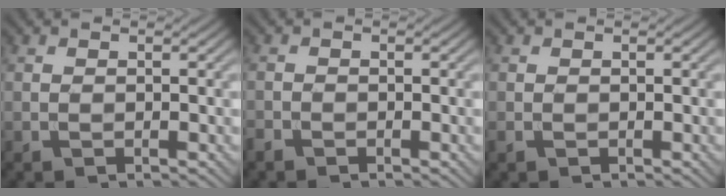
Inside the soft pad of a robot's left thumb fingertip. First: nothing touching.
{"total": 1.1, "force": [-1.0, 0.4, 0.3], "torque": [-0.006, -0.002, -0.024]}
{"total": 0.8, "force": [-0.4, 0.5, 0.4], "torque": [-0.013, -0.005, -0.009]}